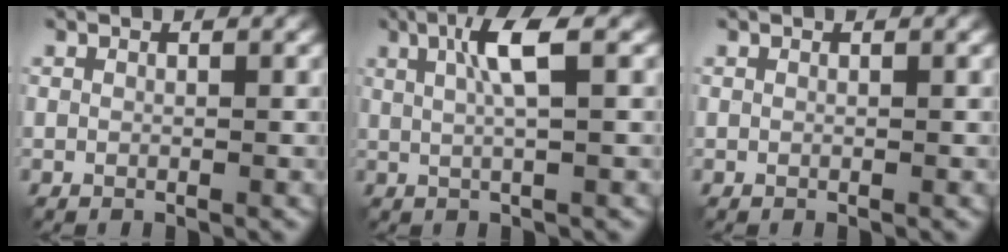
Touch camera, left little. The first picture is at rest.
{"total": 4.0, "force": [0.7, 0.6, 3.9], "torque": [-0.078, 0.004, 0.014]}
{"total": 0.0}